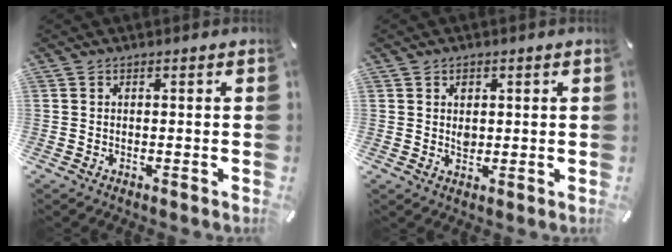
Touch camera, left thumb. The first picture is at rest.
{"total": 2.2, "force": [0.4, 1.9, 1.0], "torque": [-0.007, -0.002, 0.003]}